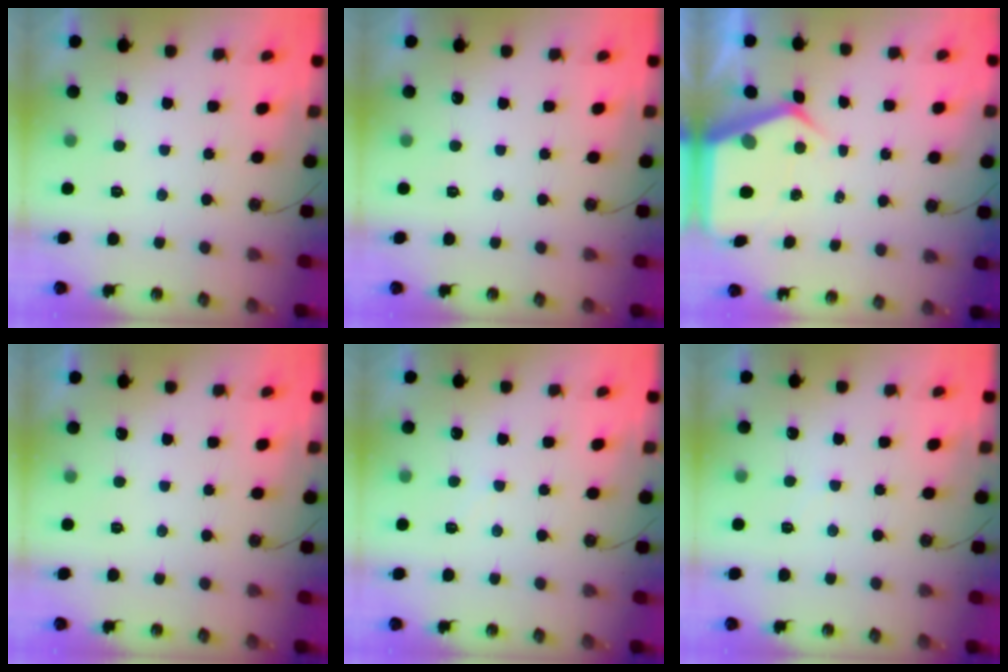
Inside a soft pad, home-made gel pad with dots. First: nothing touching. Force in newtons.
{"total": 0.0}
{"total": 6.4, "press": 6.4, "slide": 0.6}
{"total": 0.0}
{"total": 4.6, "press": 4.5, "slide": 0.6}
{"total": 3.6, "press": 3.5, "slide": 0.6}